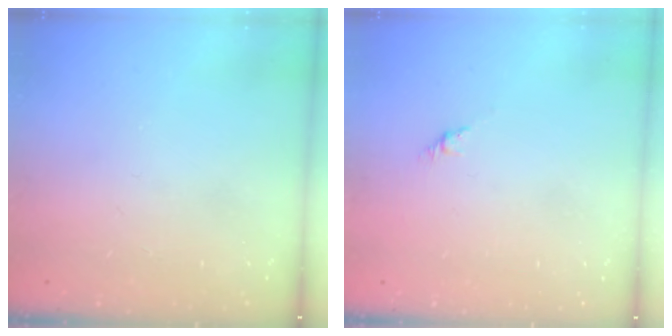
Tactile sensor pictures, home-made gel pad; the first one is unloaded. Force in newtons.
{"total": 3.0, "press": 2.9, "slide": 0.7}